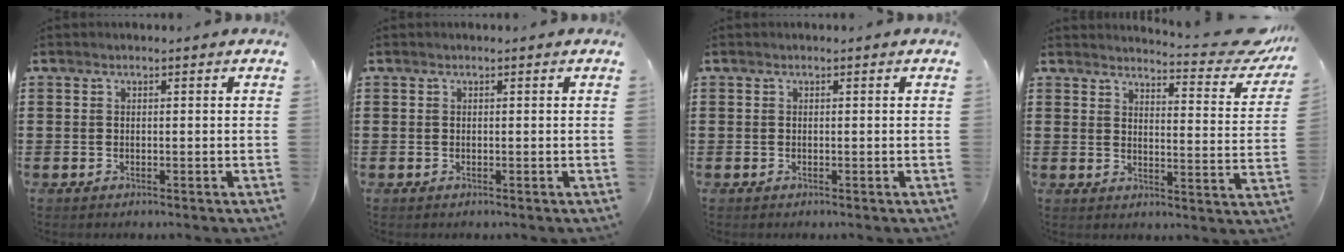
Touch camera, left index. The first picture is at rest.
{"total": 0.0}
{"total": 0.0}
{"total": 5.2, "force": [4.7, 0.1, 2.1], "torque": [-0.029, -0.041, 0.073]}